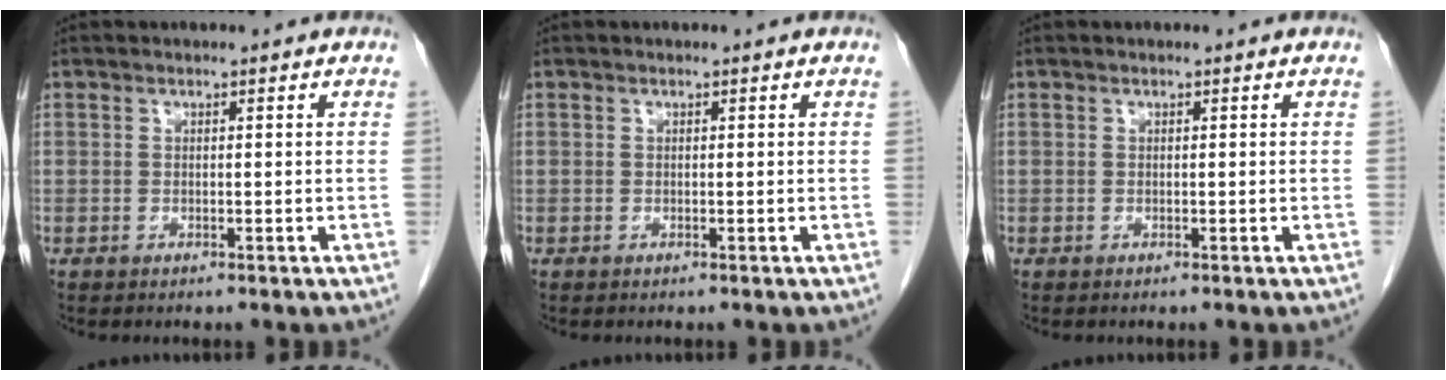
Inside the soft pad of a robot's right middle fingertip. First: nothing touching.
{"total": 0.0}
{"total": 0.0}